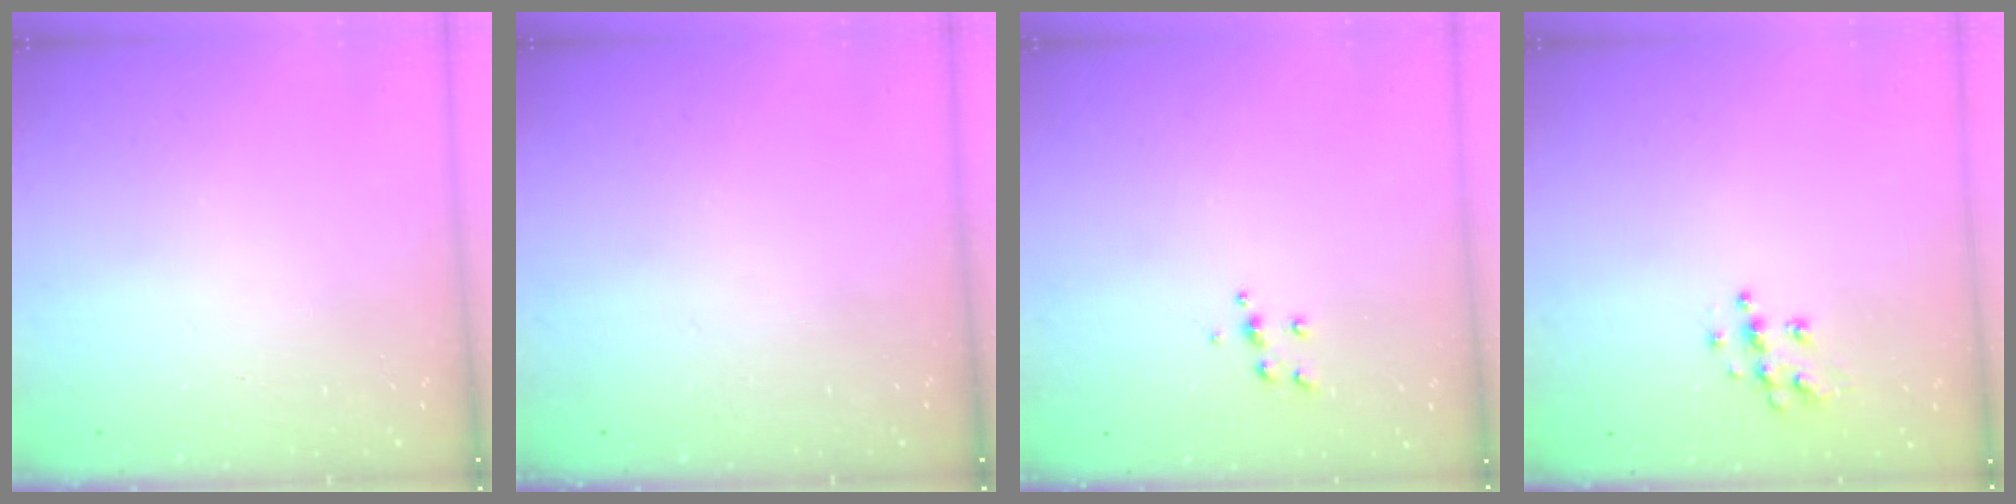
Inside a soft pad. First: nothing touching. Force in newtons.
{"total": 0.0}
{"total": 4.8, "press": 4.7, "slide": 0.6}
{"total": 7.4, "press": 7.4, "slide": 0.2}